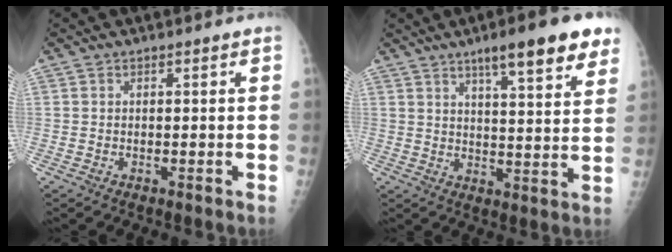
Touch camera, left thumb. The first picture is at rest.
{"total": 13.7, "force": [8.6, 2.8, 10.3], "torque": [-0.119, -0.035, 0.121]}